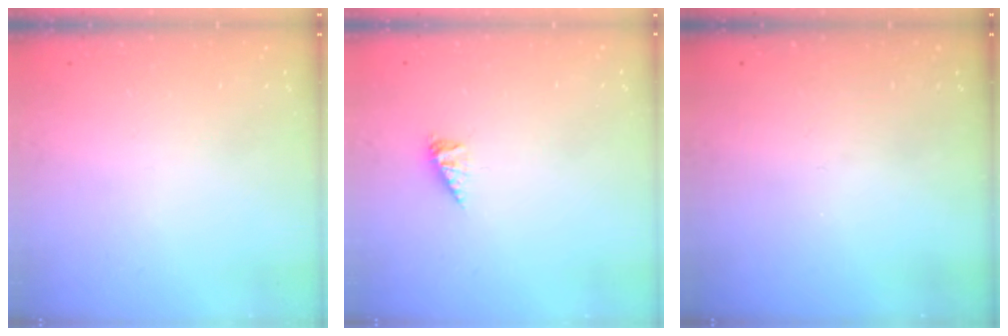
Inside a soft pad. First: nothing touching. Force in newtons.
{"total": 3.4, "press": 3.4, "slide": 0.4}
{"total": 0.0}